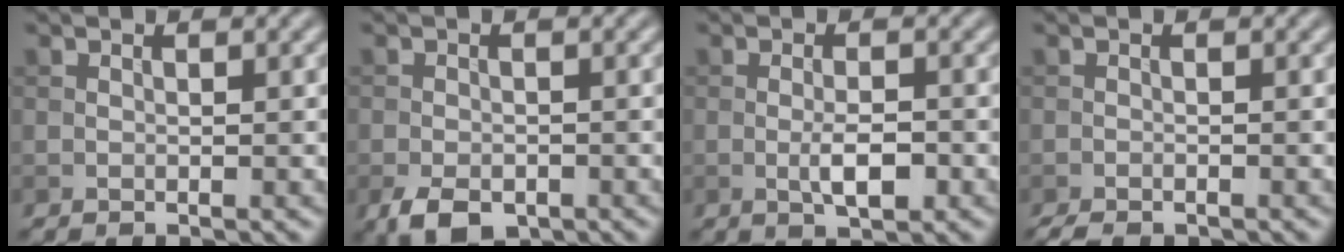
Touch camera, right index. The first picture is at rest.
{"total": 3.7, "force": [-2.1, 2.1, 2.2], "torque": [-0.040, -0.009, -0.039]}
{"total": 3.0, "force": [-0.9, 1.0, 2.7], "torque": [-0.050, -0.002, -0.015]}
{"total": 1.7, "force": [-1.5, 0.4, 0.8], "torque": [-0.014, -0.003, -0.025]}